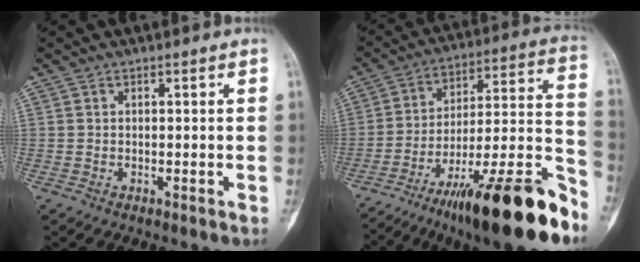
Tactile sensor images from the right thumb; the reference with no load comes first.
{"total": 27.1, "force": [-17.6, 4.9, 20.0], "torque": [-0.235, 0.077, -0.279]}